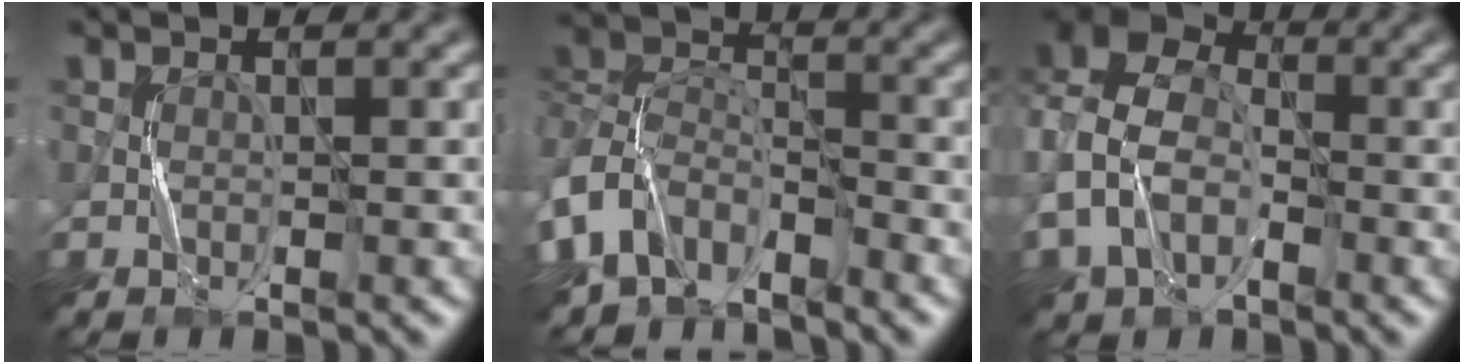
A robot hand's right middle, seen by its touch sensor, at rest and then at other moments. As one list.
[{"total": 7.6, "force": [-4.4, 5.1, 3.7], "torque": [-0.075, -0.006, -0.100]}, {"total": 9.9, "force": [-1.5, 7.4, 6.4], "torque": [-0.159, 0.003, -0.041]}]